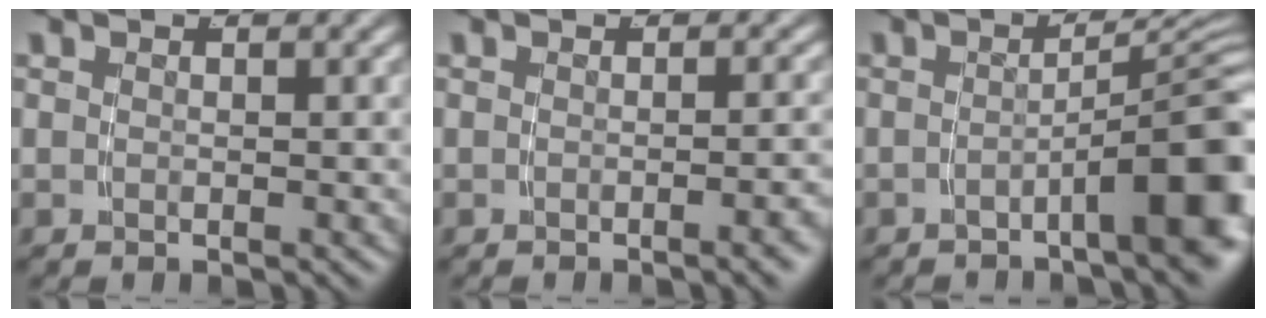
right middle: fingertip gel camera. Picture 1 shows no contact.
{"total": 1.4, "force": [-0.9, -0.4, 1.0], "torque": [-0.012, 0.010, -0.017]}
{"total": 7.9, "force": [-3.4, 1.4, 7.0], "torque": [-0.065, 0.019, -0.059]}